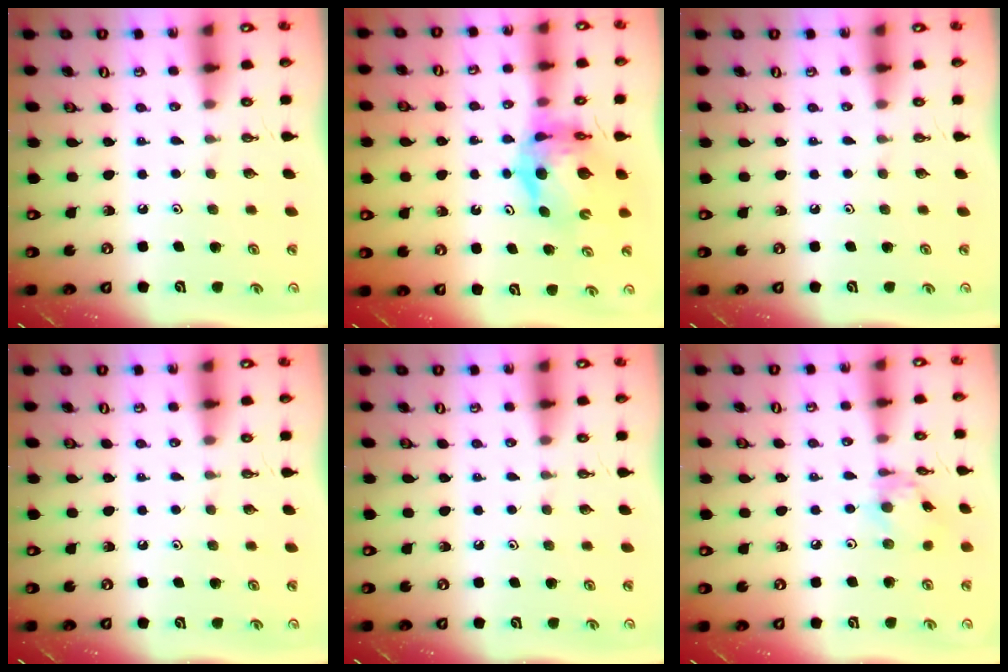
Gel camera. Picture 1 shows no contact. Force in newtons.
{"total": 9.9, "press": 9.8, "slide": 1.2}
{"total": 0.0}
{"total": 0.0}
{"total": 0.0}
{"total": 5.1, "press": 5.1, "slide": 0.2}